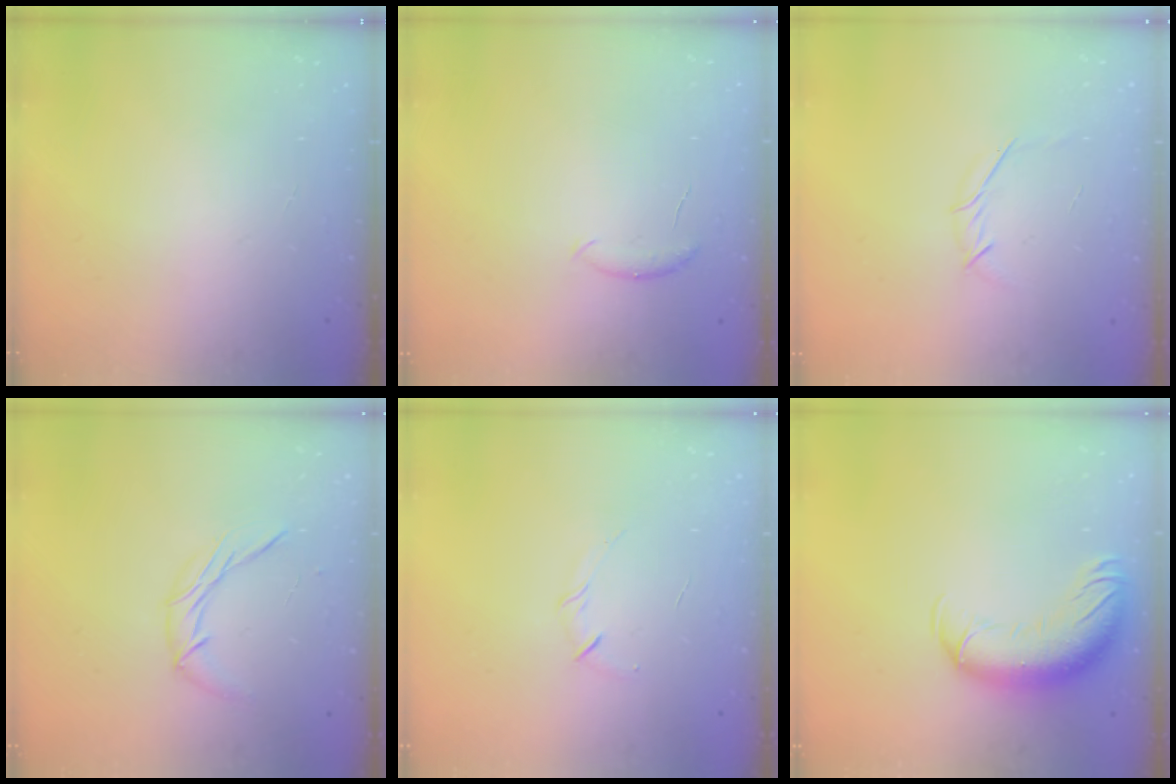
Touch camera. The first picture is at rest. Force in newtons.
{"total": 6.2, "press": 6.1, "slide": 0.9}
{"total": 3.8, "press": 3.7, "slide": 1.0}
{"total": 6.8, "press": 6.8, "slide": 0.7}
{"total": 3.7, "press": 3.6, "slide": 1.1}
{"total": 14.0, "press": 13.6, "slide": 3.3}